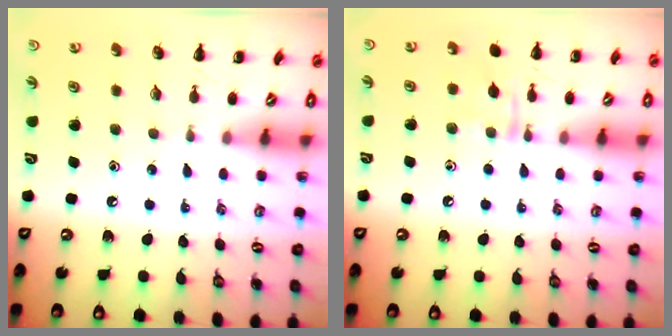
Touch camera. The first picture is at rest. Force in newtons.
{"total": 6.7, "press": 6.7, "slide": 0.8}